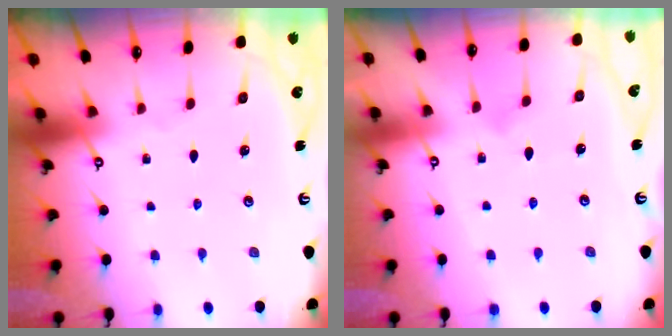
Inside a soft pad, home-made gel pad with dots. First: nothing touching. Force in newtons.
{"total": 5.3, "press": 5.3, "slide": 0.3}